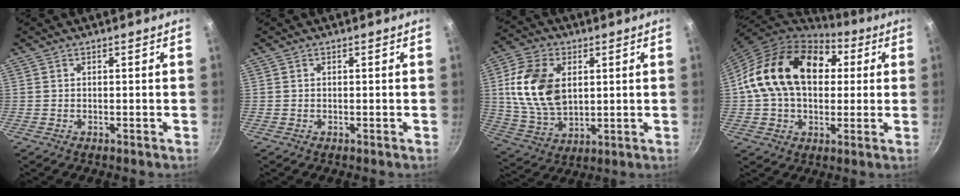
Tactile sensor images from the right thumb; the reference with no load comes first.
{"total": 0.0}
{"total": 15.5, "force": [2.9, 10.2, 11.3], "torque": [-0.198, -0.011, 0.064]}
{"total": 22.4, "force": [4.3, 15.7, 15.4], "torque": [-0.244, 0.033, 0.064]}